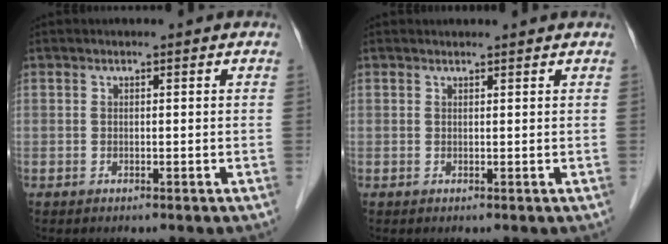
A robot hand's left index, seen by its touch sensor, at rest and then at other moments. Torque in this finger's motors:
{"motor_torque": [0.18, -0.09, 0.06, 0.00]}